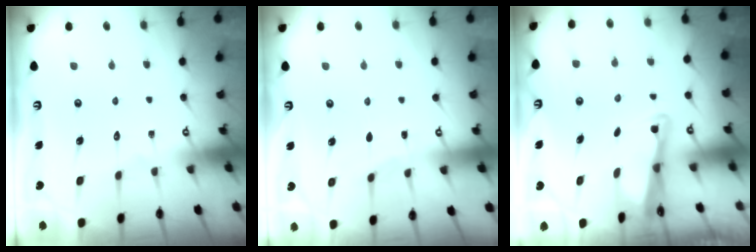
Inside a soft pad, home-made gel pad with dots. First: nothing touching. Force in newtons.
{"total": 2.7, "press": 2.7, "slide": 0.4}
{"total": 2.6, "press": 2.6, "slide": 0.2}